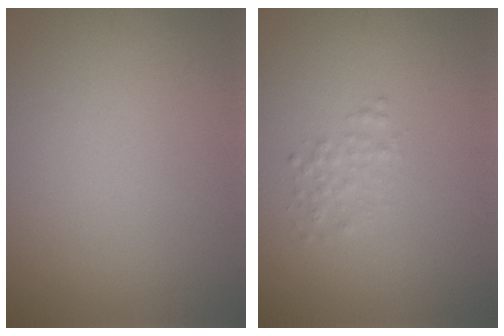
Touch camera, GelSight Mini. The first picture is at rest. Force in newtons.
{"total": 1.3, "press": 1.3, "slide": 0.0}